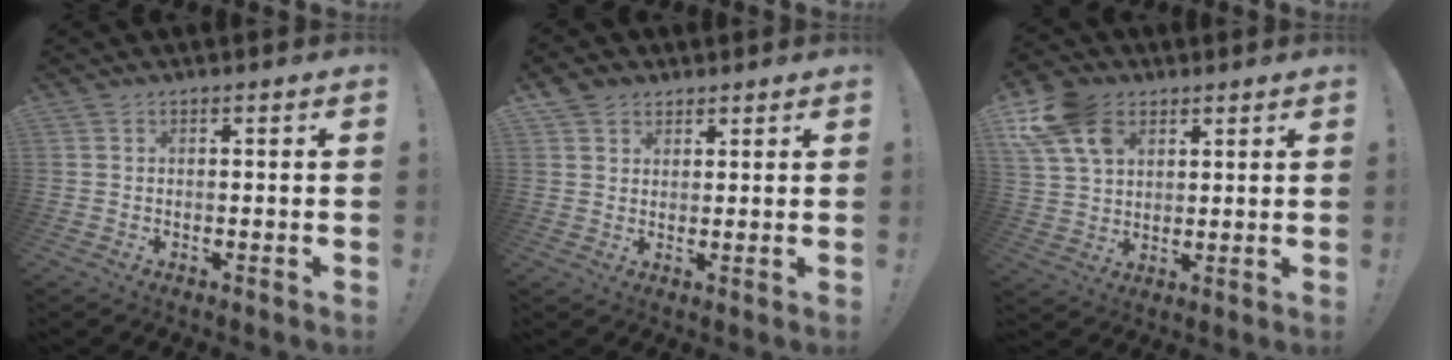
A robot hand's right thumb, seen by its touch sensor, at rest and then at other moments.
{"total": 4.2, "force": [2.6, 3.2, 0.7], "torque": [-0.007, -0.011, 0.048]}
{"total": 14.1, "force": [6.5, 9.9, 7.6], "torque": [-0.154, -0.024, 0.127]}